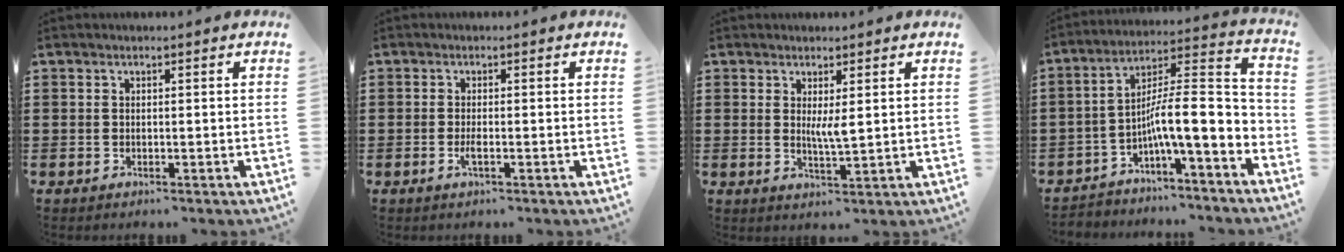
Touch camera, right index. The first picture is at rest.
{"total": 1.8, "force": [-0.8, 0.1, 1.6], "torque": [-0.035, -0.007, -0.015]}
{"total": 2.9, "force": [0.8, 0.5, 2.8], "torque": [-0.058, -0.002, 0.013]}
{"total": 10.0, "force": [-3.1, 2.0, 9.3], "torque": [-0.156, -0.028, -0.066]}